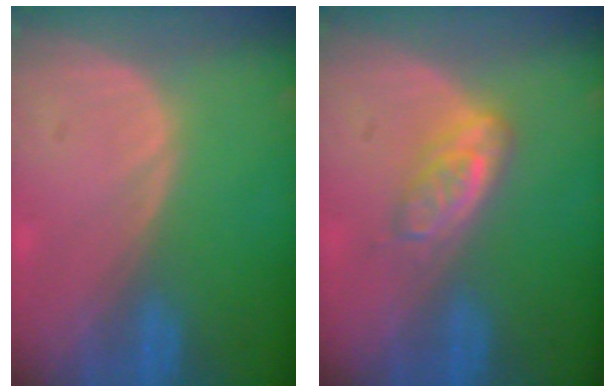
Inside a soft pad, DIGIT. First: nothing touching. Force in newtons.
{"total": 4.9, "press": 4.3, "slide": 2.4}